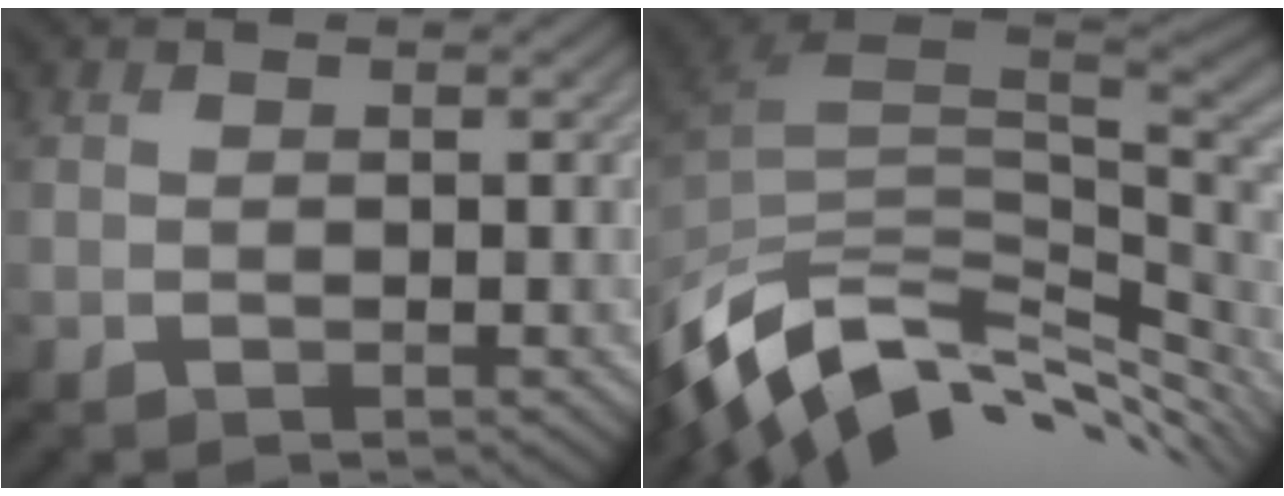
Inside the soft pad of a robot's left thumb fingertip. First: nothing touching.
{"total": 12.9, "force": [-4.7, 6.7, 10.0], "torque": [-0.217, -0.008, -0.079]}